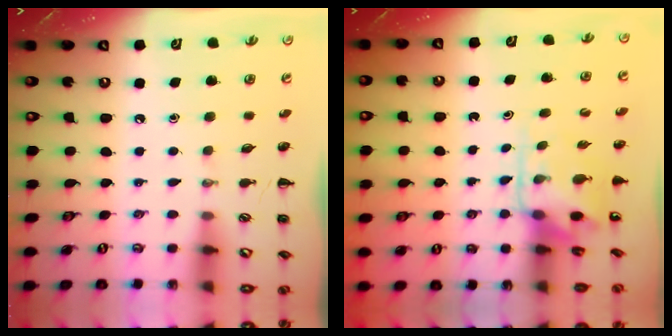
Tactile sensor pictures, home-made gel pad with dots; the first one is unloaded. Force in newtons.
{"total": 4.3, "press": 4.2, "slide": 1.0}